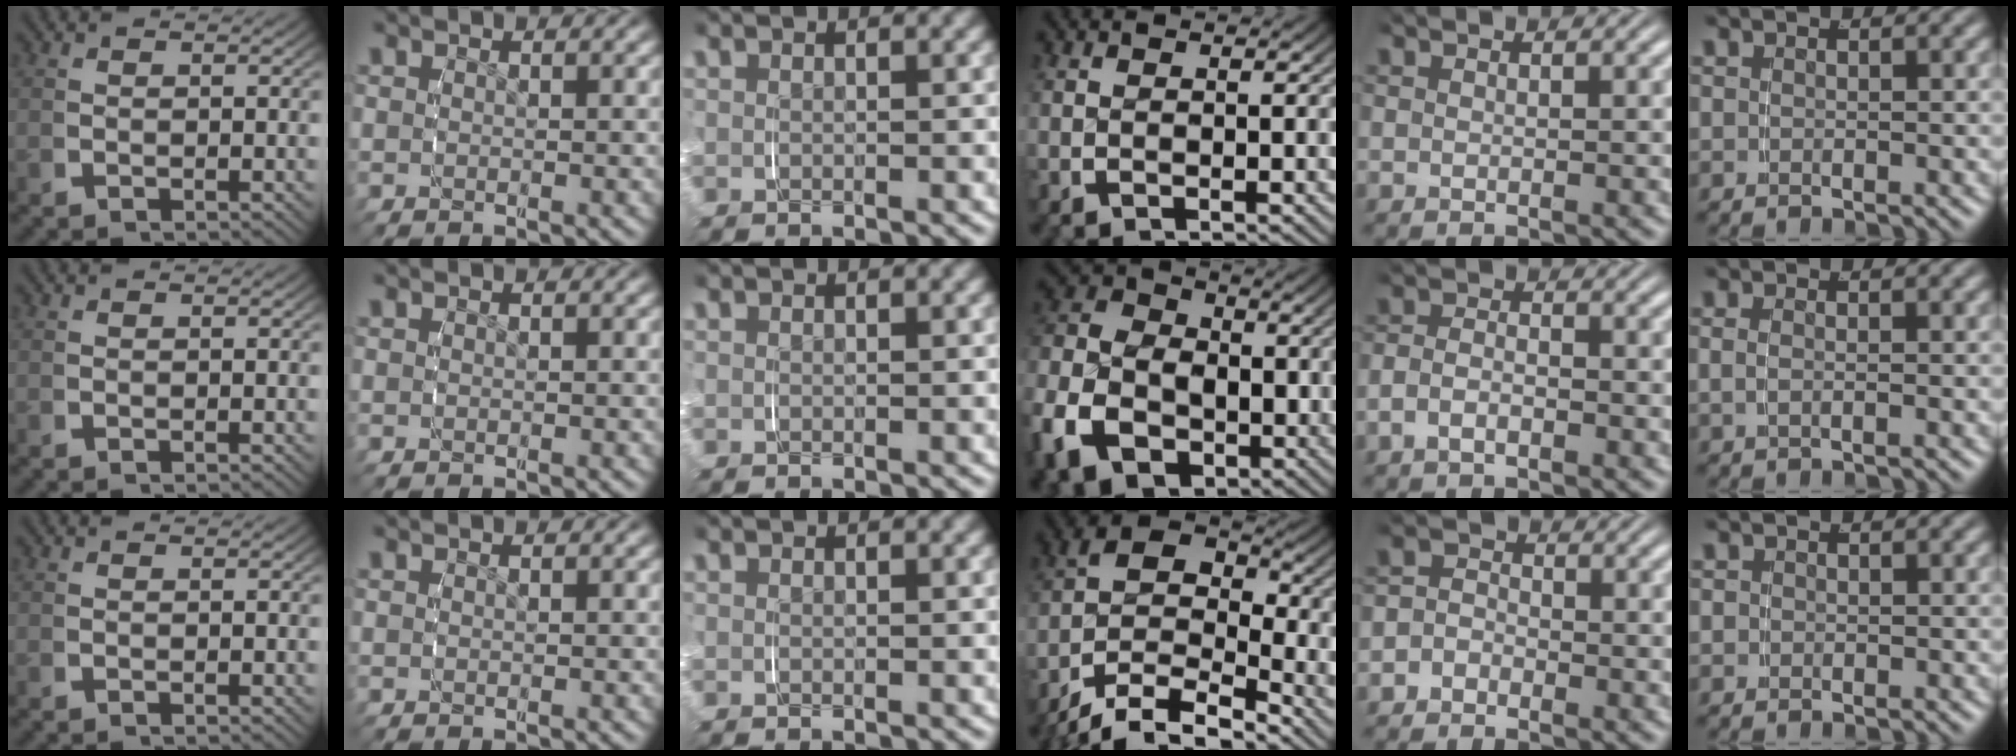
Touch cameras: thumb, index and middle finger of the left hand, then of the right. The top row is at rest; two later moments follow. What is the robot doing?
{"motion": "grasp_and_lifting", "object": "jacket"}